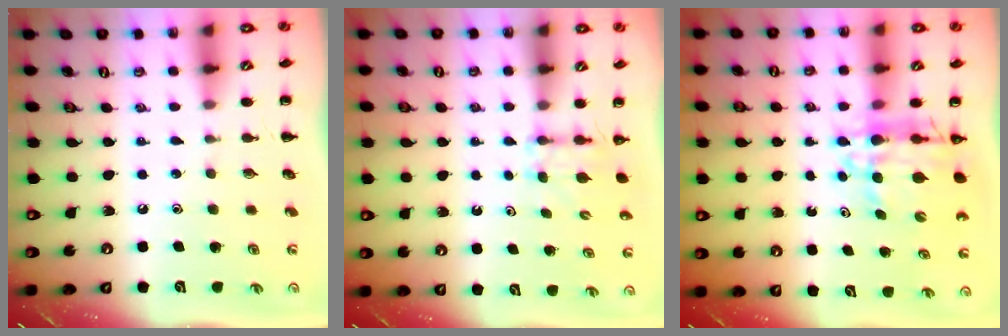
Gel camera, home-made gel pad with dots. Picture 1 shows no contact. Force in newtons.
{"total": 2.7, "press": 2.5, "slide": 1.1}
{"total": 10.2, "press": 9.6, "slide": 3.5}